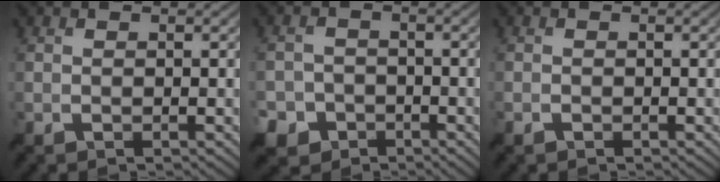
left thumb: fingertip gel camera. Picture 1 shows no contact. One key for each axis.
{"total": 5.3, "fx": -3.2, "fy": 4.1, "fz": 1.0, "tx": -0.013, "ty": -0.010, "tz": -0.069}
{"total": 0.6, "fx": -0.5, "fy": 0.2, "fz": 0.2, "tx": -0.005, "ty": -0.001, "tz": -0.009}